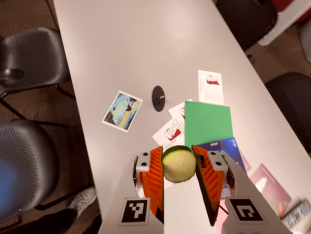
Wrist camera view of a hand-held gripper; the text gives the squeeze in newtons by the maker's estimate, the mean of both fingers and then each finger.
{"total": 13.9, "left": 14.2, "right": 13.6}